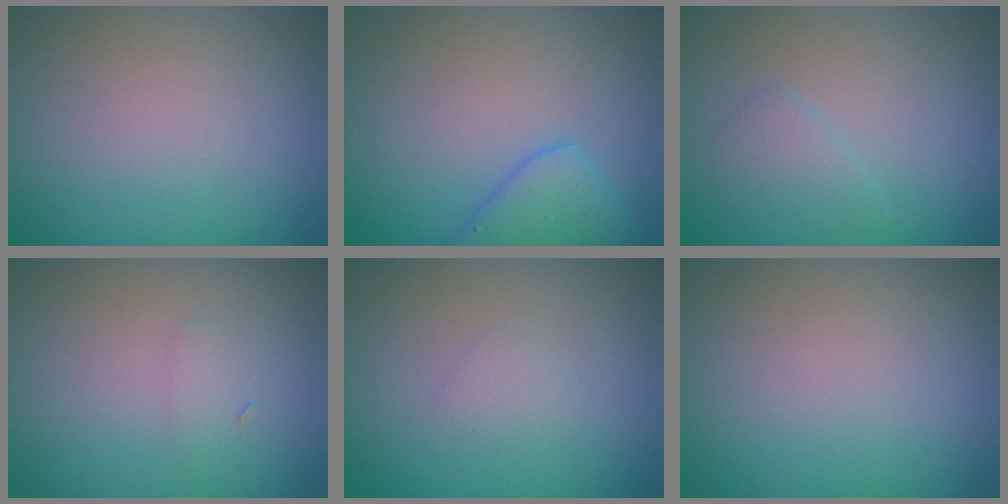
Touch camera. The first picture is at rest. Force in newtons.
{"total": 2.9, "press": 2.9, "slide": 0.0}
{"total": 1.5, "press": 1.5, "slide": 0.2}
{"total": 0.8, "press": 0.8, "slide": 0.1}
{"total": 0.9, "press": 0.9, "slide": 0.1}
{"total": 0.0}